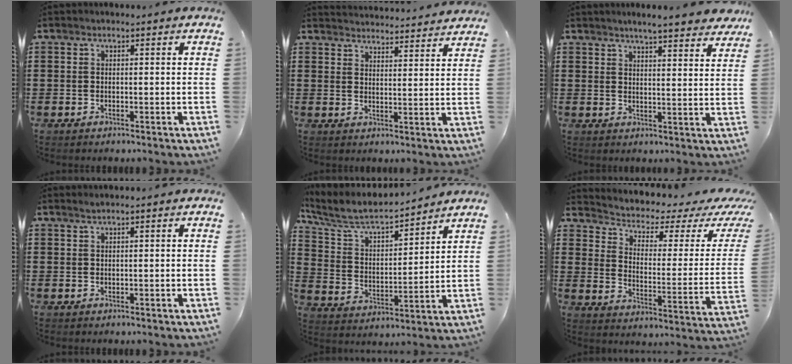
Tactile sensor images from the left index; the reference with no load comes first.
{"total": 3.5, "force": [3.5, -0.3, -0.2], "torque": [0.001, -0.025, 0.062]}
{"total": 4.5, "force": [4.2, -0.2, 1.4], "torque": [-0.043, -0.013, 0.075]}
{"total": 0.7, "force": [0.5, -0.1, 0.5], "torque": [-0.008, -0.001, 0.010]}
{"total": 6.6, "force": [5.9, 1.2, 2.7], "torque": [-0.080, -0.037, 0.096]}
{"total": 2.4, "force": [1.5, 1.1, 1.5], "torque": [-0.044, -0.022, 0.017]}